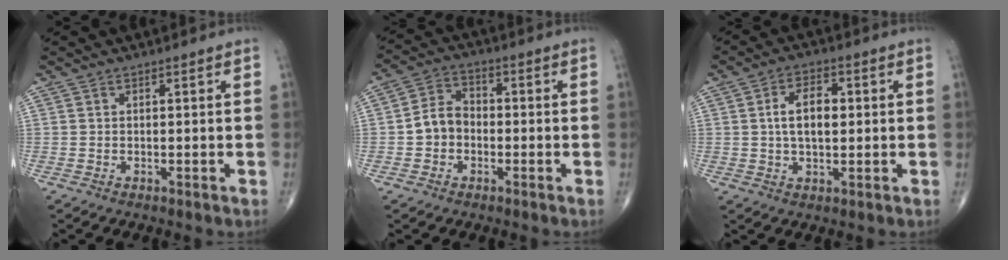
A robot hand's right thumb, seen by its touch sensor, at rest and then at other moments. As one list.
[{"total": 6.3, "force": [-1.3, 5.1, 3.5], "torque": [-0.048, 0.028, -0.036]}, {"total": 7.2, "force": [0.7, 4.0, 5.9], "torque": [-0.093, 0.010, 0.009]}]